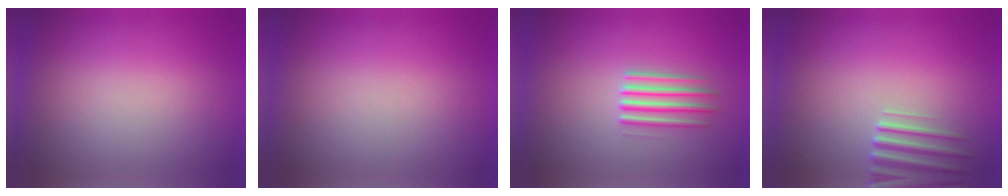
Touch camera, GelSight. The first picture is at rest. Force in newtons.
{"total": 0.0}
{"total": 2.7}
{"total": 2.8}